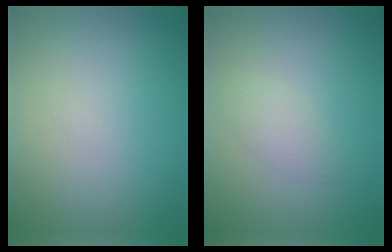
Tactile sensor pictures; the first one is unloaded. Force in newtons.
{"total": 1.7, "press": 1.6, "slide": 0.0}